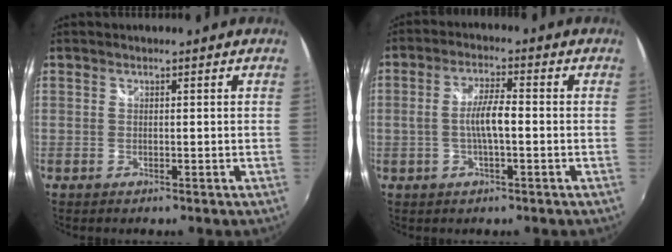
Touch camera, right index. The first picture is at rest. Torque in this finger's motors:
{"motor_torque": [0.50, -0.21, 0.39, 0.13]}